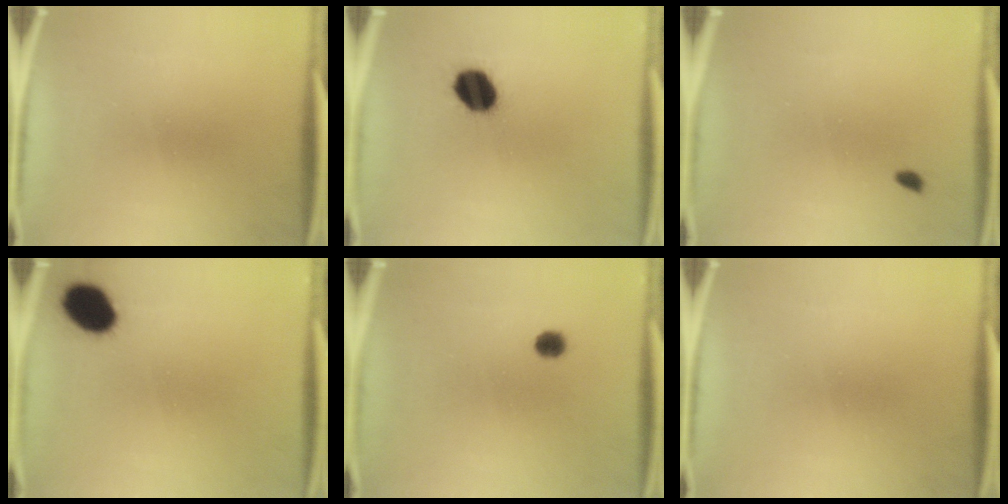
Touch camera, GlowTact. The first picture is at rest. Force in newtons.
{"total": 8.9}
{"total": 0.9}
{"total": 9.0}
{"total": 1.9}
{"total": 0.0}